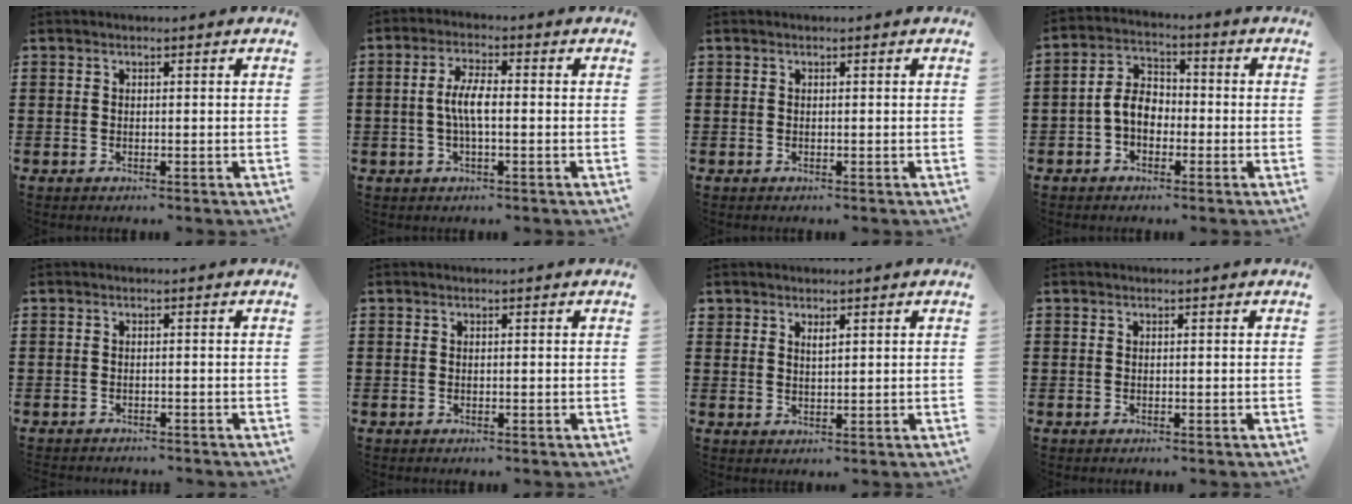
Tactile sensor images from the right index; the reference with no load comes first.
{"total": 4.6, "force": [-0.5, 1.2, 4.4], "torque": [-0.092, 0.000, -0.016]}
{"total": 0.0}
{"total": 5.7, "force": [-1.5, 3.9, 3.8], "torque": [-0.096, 0.009, -0.036]}
{"total": 1.0, "force": [-1.0, 0.0, -0.1], "torque": [0.000, 0.000, -0.021]}
{"total": 0.0}
{"total": 1.4, "force": [1.1, 0.5, 0.7], "torque": [-0.015, 0.003, 0.020]}
{"total": 0.0}